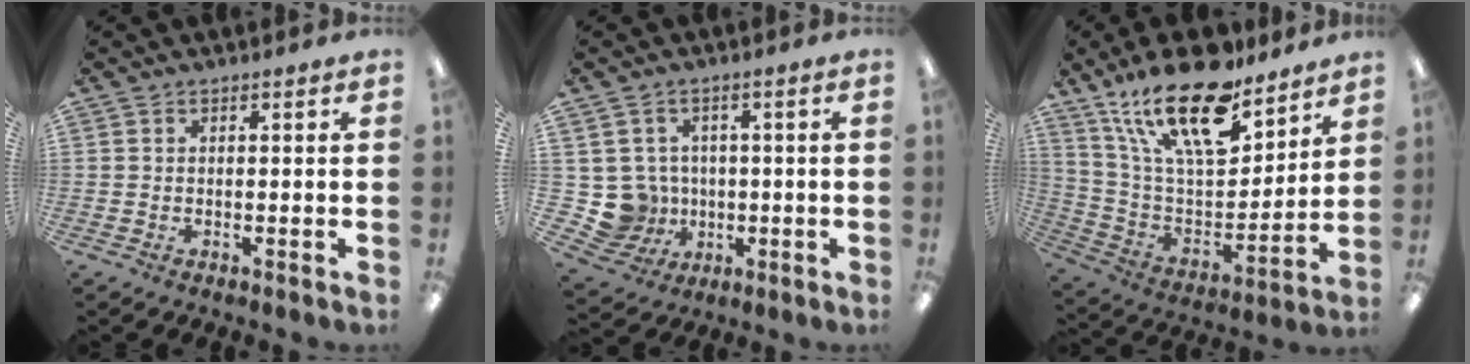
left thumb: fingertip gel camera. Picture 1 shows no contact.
{"total": 7.8, "force": [0.1, 7.7, 1.3], "torque": [-0.053, 0.001, 0.013]}
{"total": 23.5, "force": [16.0, 9.0, 14.6], "torque": [-0.276, -0.096, 0.276]}